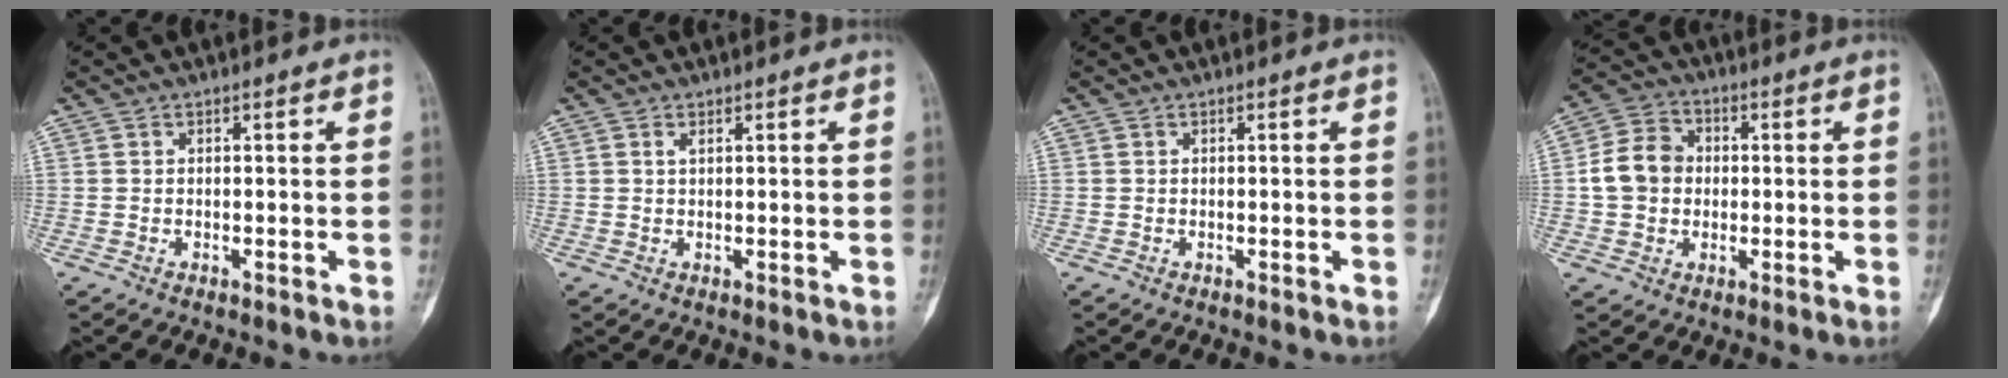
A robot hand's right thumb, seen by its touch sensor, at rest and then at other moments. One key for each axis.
{"total": 0.8, "fx": 0.4, "fy": 0.3, "fz": 0.5, "tx": -0.009, "ty": 0.002, "tz": 0.008}
{"total": 0.0}
{"total": 8.5, "fx": 0.0, "fy": 7.2, "fz": 4.6, "tx": -0.069, "ty": 0.019, "tz": -0.010}